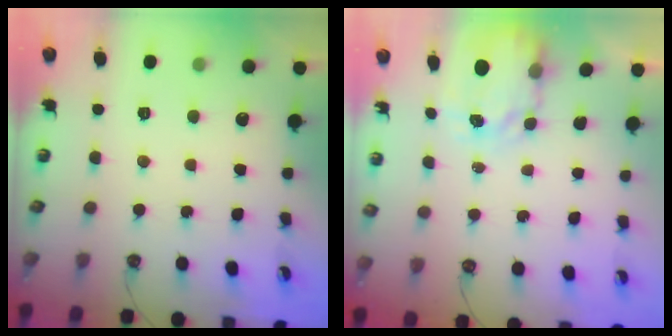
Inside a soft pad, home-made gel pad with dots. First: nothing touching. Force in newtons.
{"total": 4.0, "press": 3.9, "slide": 0.5}